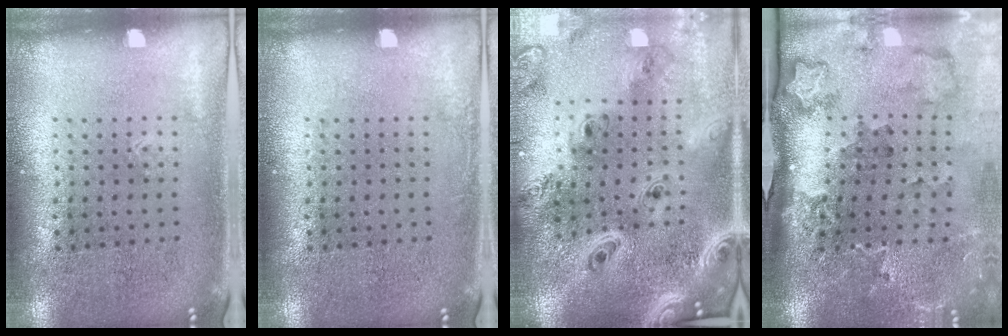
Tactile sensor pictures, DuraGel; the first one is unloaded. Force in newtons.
{"total": 0.7, "press": 0.7, "slide": 0.1}
{"total": 4.1, "press": 3.1, "slide": 2.7}
{"total": 2.3, "press": 2.0, "slide": 1.2}